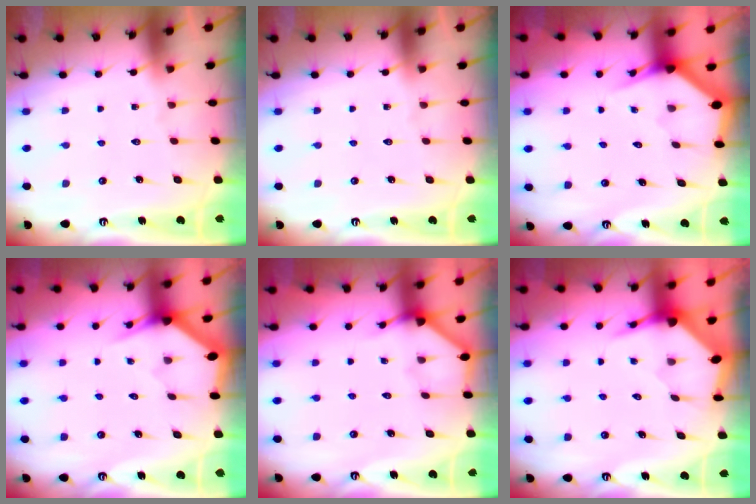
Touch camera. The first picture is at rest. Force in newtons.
{"total": 0.0}
{"total": 2.9, "press": 2.9, "slide": 0.2}
{"total": 3.0, "press": 3.0, "slide": 0.2}
{"total": 3.4, "press": 3.4, "slide": 0.4}
{"total": 3.7, "press": 3.6, "slide": 0.4}